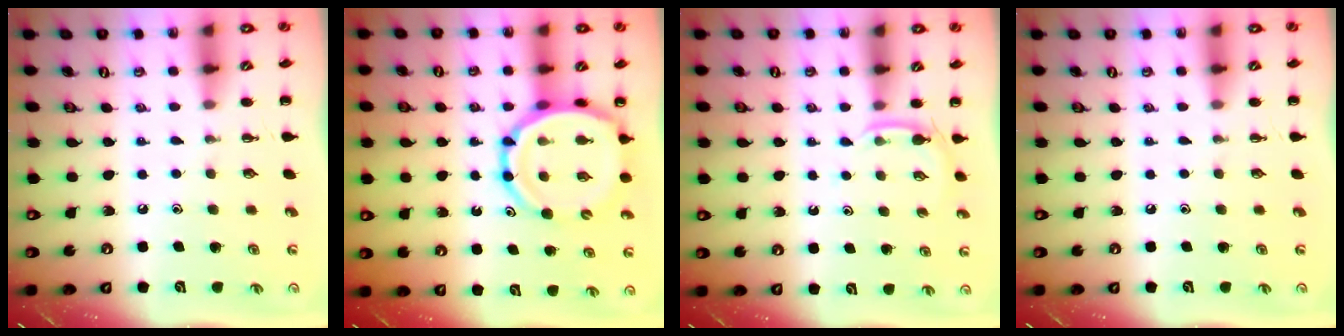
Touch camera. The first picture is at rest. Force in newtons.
{"total": 14.0, "press": 13.4, "slide": 3.8}
{"total": 3.1, "press": 2.9, "slide": 1.1}
{"total": 0.0}